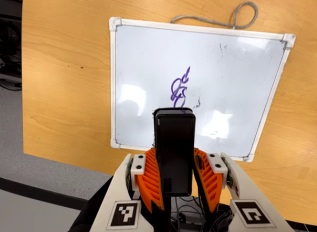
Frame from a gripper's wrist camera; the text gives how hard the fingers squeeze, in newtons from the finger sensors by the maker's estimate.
{"total": 10.0, "left": 8.2, "right": 11.8}